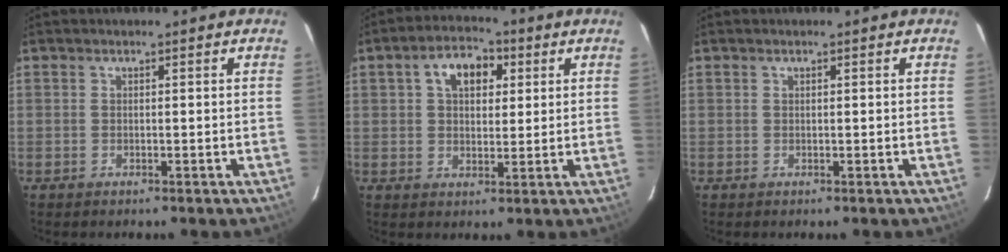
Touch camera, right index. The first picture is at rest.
{"total": 7.8, "force": [2.7, 5.0, 5.4], "torque": [-0.089, 0.030, 0.046]}
{"total": 0.0}